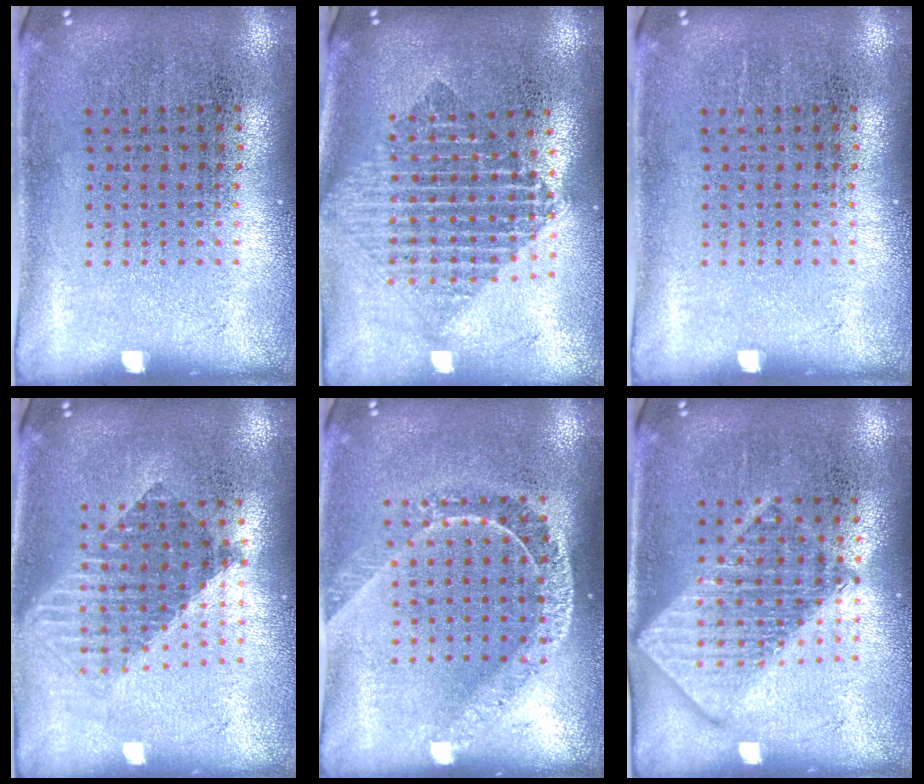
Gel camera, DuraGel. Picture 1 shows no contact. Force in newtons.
{"total": 2.0, "press": 1.6, "slide": 1.1}
{"total": 0.0}
{"total": 1.6, "press": 1.4, "slide": 0.9}
{"total": 1.7, "press": 1.4, "slide": 1.0}
{"total": 2.7, "press": 2.7, "slide": 0.3}